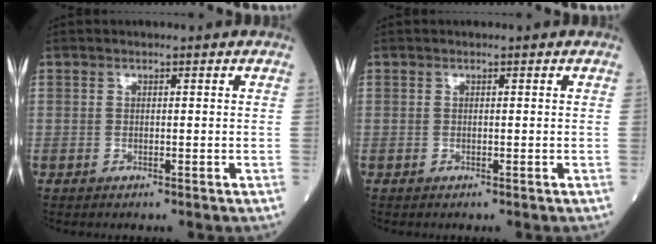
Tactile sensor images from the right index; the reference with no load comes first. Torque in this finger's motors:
{"motor_torque": [0.00, -0.01, 0.05, 0.01]}